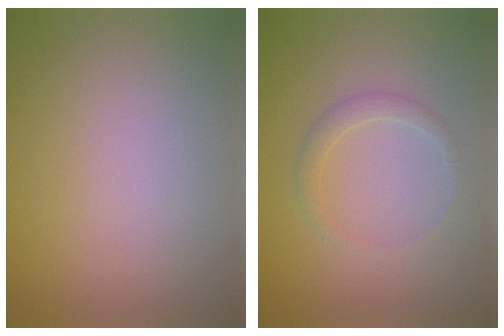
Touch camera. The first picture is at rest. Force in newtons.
{"total": 1.4, "press": 1.4, "slide": 0.1}